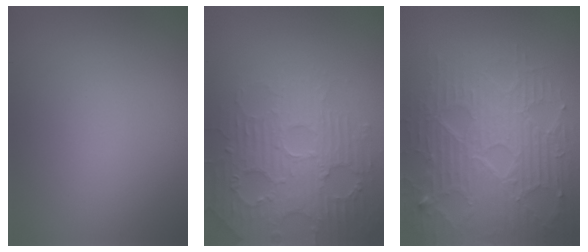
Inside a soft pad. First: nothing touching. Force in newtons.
{"total": 4.8, "press": 4.5, "slide": 1.5}
{"total": 8.0, "press": 6.1, "slide": 5.1}